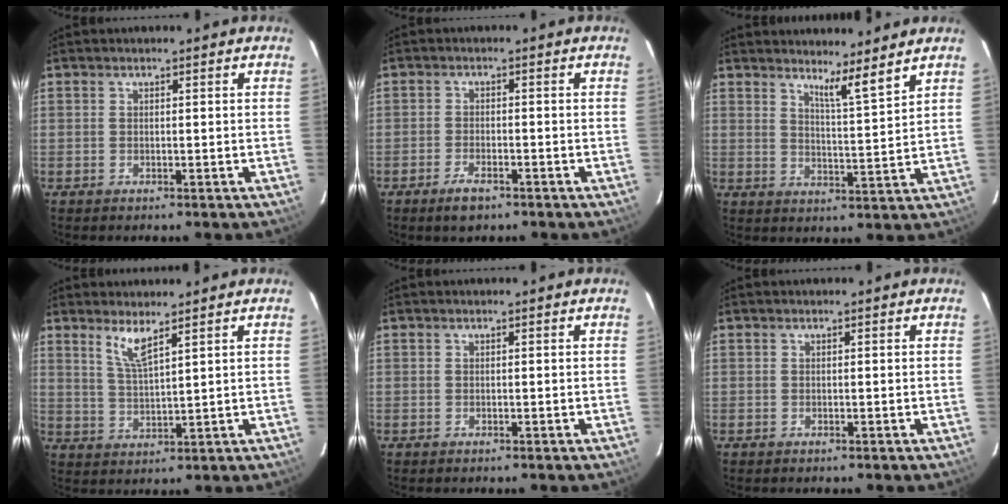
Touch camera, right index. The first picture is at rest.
{"total": 3.9, "force": [-2.7, 1.5, 2.3], "torque": [-0.057, -0.004, -0.049]}
{"total": 5.7, "force": [4.8, -0.7, 3.0], "torque": [-0.040, -0.020, 0.069]}
{"total": 4.6, "force": [3.3, 0.3, 3.2], "torque": [-0.066, -0.006, 0.067]}
{"total": 0.0}
{"total": 0.0}